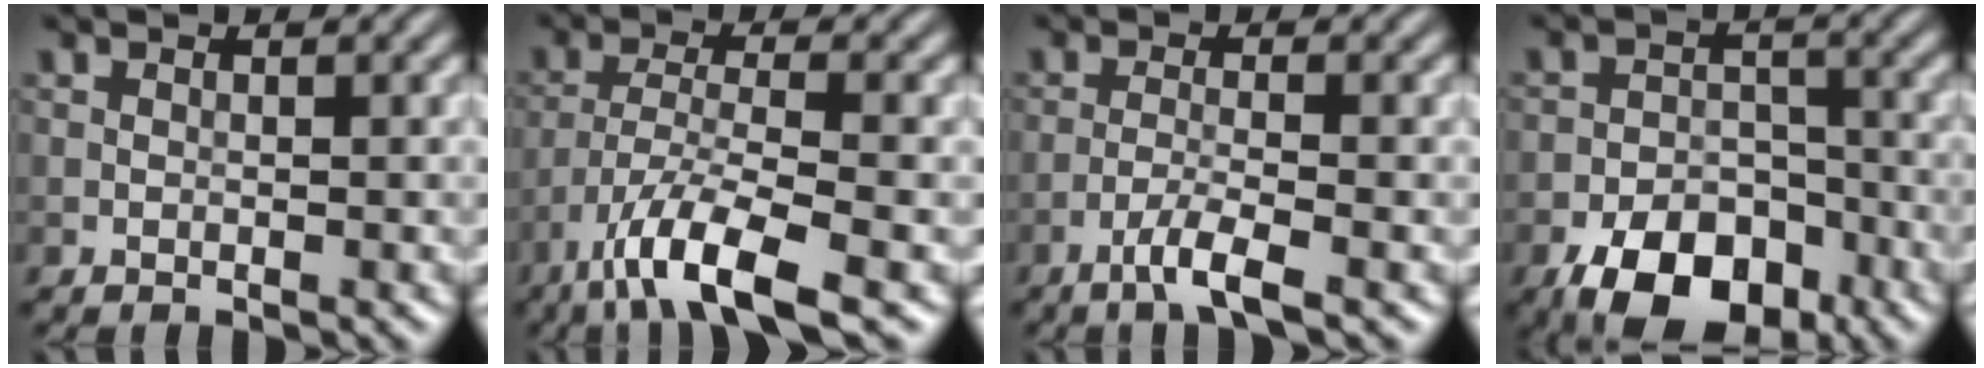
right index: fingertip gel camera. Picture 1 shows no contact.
{"total": 7.0, "force": [-4.5, 1.4, 5.2], "torque": [-0.088, -0.002, -0.088]}
{"total": 2.9, "force": [-1.8, 0.2, 2.3], "torque": [-0.043, 0.005, -0.045]}
{"total": 8.1, "force": [-5.0, 4.5, 4.5], "torque": [-0.069, -0.006, -0.085]}